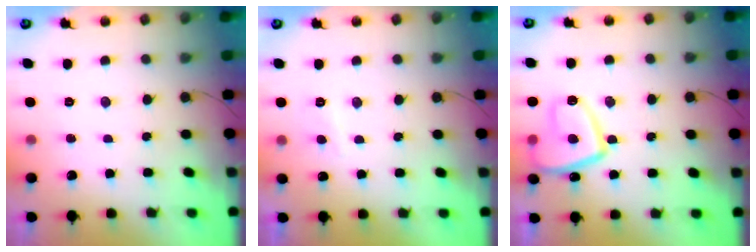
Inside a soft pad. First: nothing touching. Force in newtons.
{"total": 2.4, "press": 2.3, "slide": 0.7}
{"total": 12.4, "press": 12.3, "slide": 1.2}